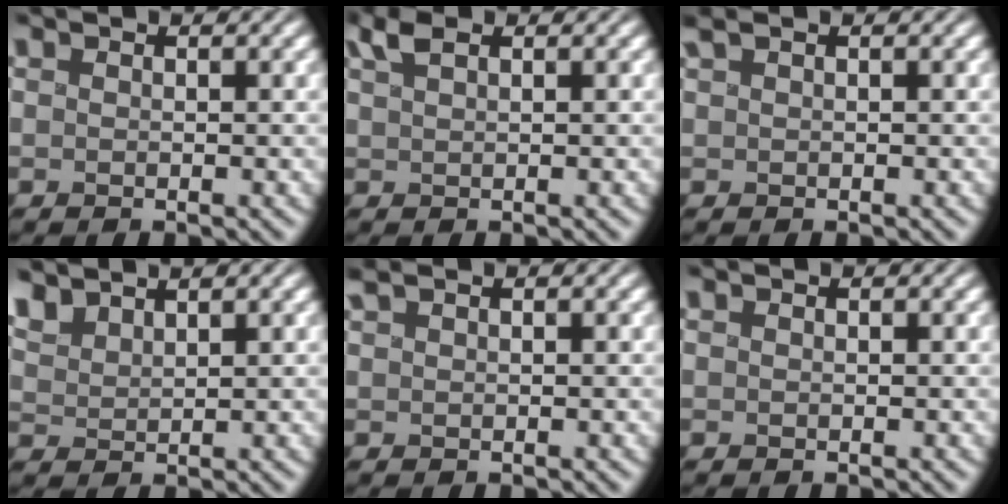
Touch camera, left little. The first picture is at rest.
{"total": 2.1, "force": [1.0, 0.9, 1.6], "torque": [-0.041, 0.010, 0.021]}
{"total": 1.2, "force": [0.6, 0.5, 0.9], "torque": [-0.025, 0.009, 0.014]}
{"total": 3.2, "force": [2.5, 1.2, 1.6], "torque": [-0.045, 0.009, 0.049]}
{"total": 1.0, "force": [0.7, 0.3, 0.7], "torque": [-0.019, 0.009, 0.016]}
{"total": 0.0}